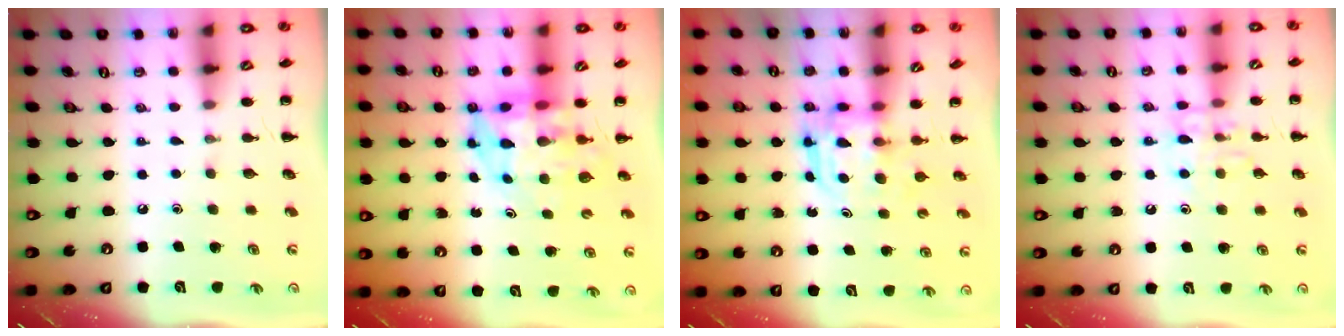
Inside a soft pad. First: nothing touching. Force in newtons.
{"total": 6.3, "press": 5.9, "slide": 2.0}
{"total": 3.1, "press": 3.1, "slide": 0.2}
{"total": 9.9, "press": 9.8, "slide": 0.7}